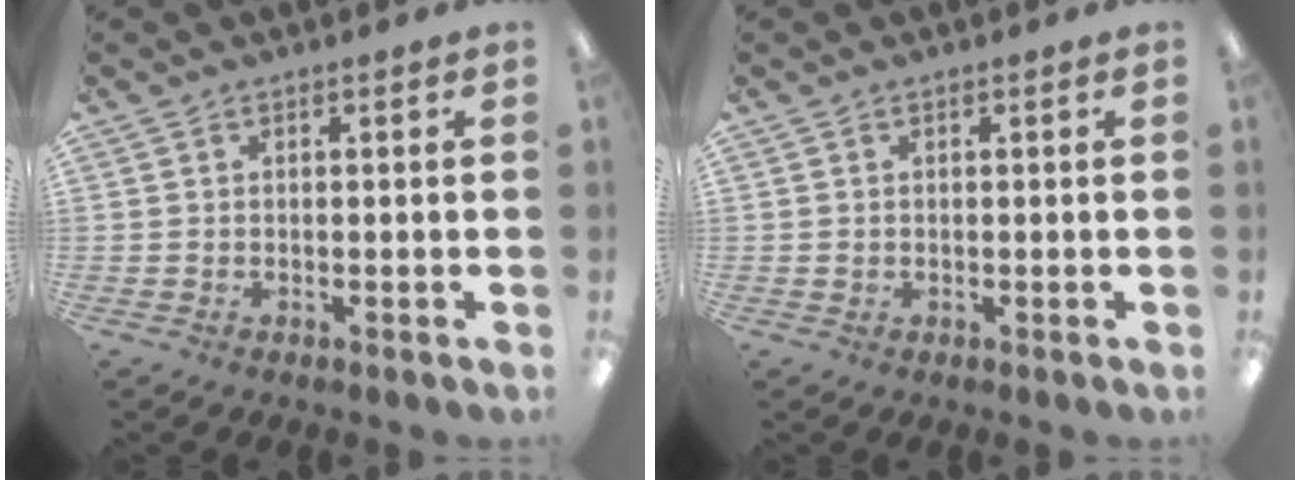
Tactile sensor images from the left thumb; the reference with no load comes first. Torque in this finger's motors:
{"motor_torque": [-0.08, 0.00, 0.16, -0.16, 0.00]}